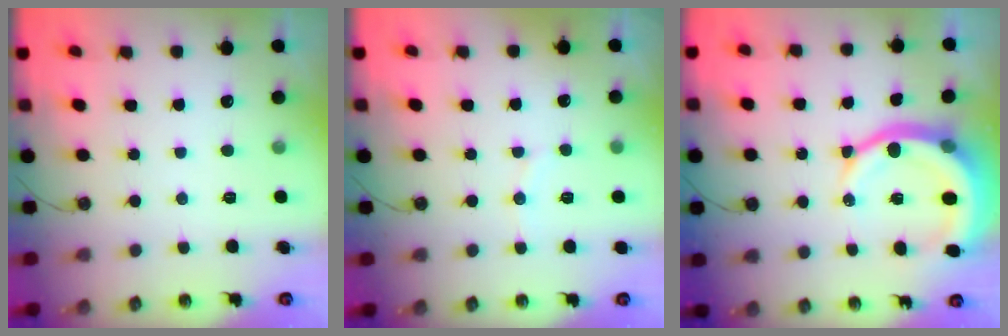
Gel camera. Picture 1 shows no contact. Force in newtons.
{"total": 4.4, "press": 4.2, "slide": 1.2}
{"total": 13.4, "press": 13.3, "slide": 1.5}